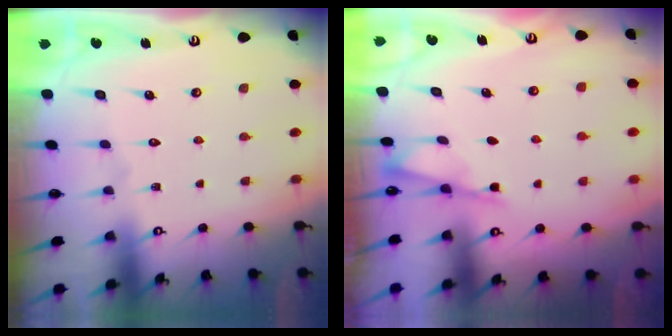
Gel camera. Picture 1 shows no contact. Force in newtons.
{"total": 2.6, "press": 2.6, "slide": 0.4}